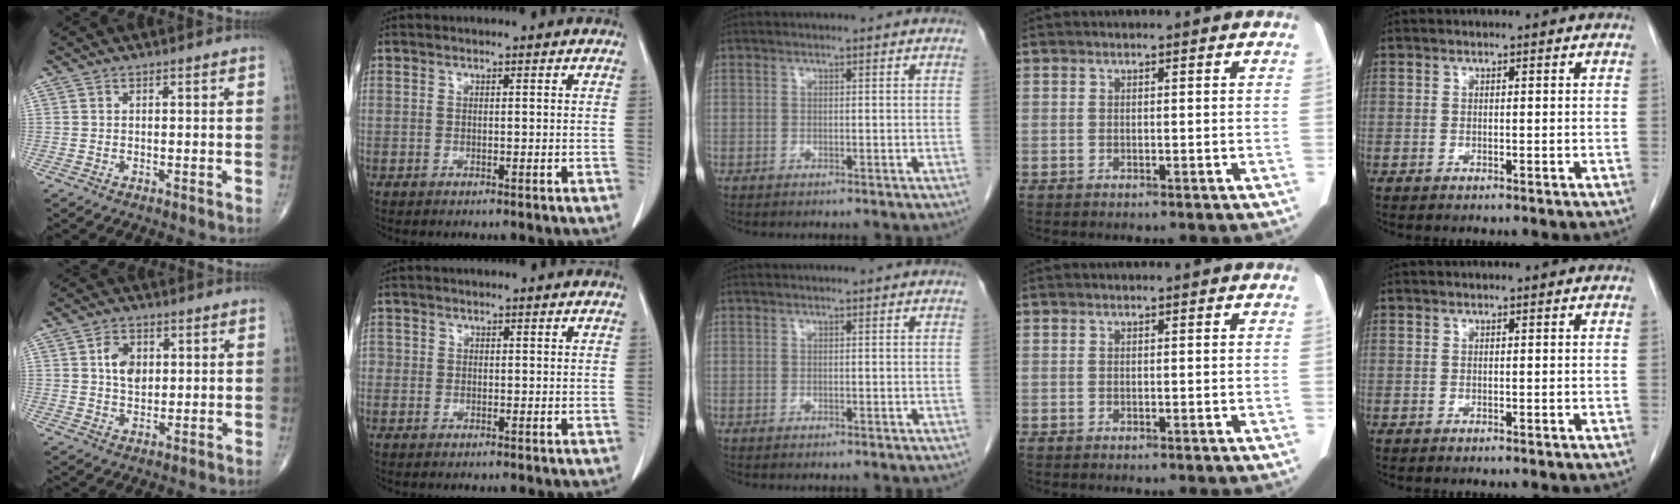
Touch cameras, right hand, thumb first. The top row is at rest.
{"thumb": {"total": 5.6, "force": [1.4, 3.9, 3.9], "torque": [-0.052, -0.007, 0.023]}, "index": {"total": 1.1, "force": [0.0, 1.0, 0.3], "torque": [0.005, 0.003, -0.004]}}